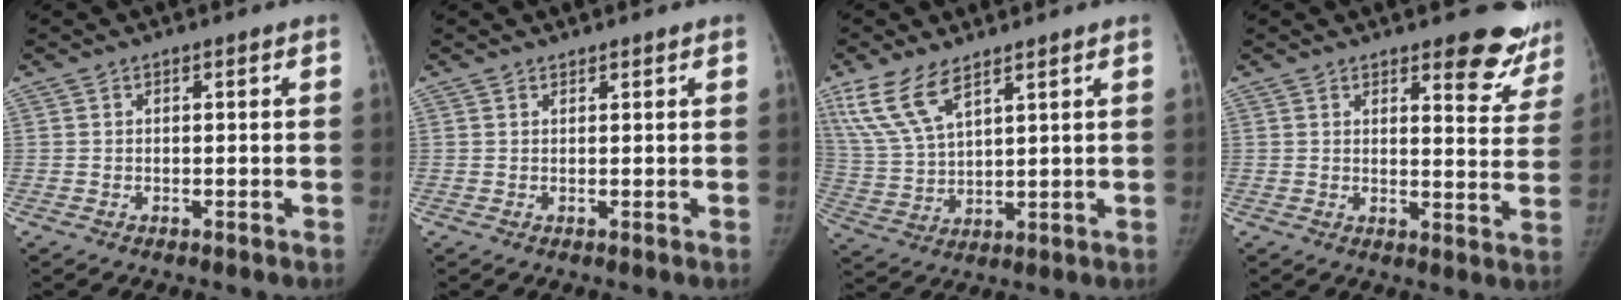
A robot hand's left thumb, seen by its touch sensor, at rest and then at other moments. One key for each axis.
{"total": 0.9, "fx": 0.8, "fy": 0.3, "fz": 0.1, "tx": 0.001, "ty": -0.008, "tz": 0.014}
{"total": 10.3, "fx": 6.9, "fy": 3.9, "fz": 6.6, "tx": -0.136, "ty": -0.021, "tz": 0.150}
{"total": 10.7, "fx": 8.4, "fy": 3.7, "fz": 5.6, "tx": -0.021, "ty": -0.059, "tz": 0.089}